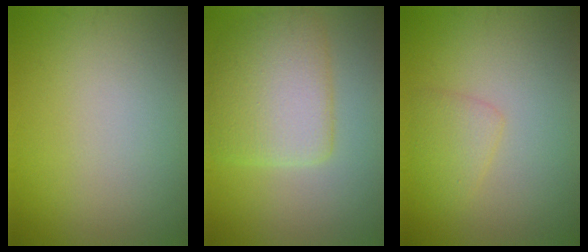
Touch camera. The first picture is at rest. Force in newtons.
{"total": 5.8, "press": 5.8, "slide": 0.6}
{"total": 1.8, "press": 1.8, "slide": 0.1}